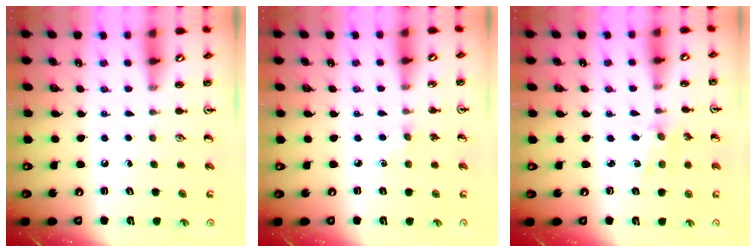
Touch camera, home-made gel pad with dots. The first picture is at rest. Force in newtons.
{"total": 2.0, "press": 2.0, "slide": 0.3}
{"total": 1.0, "press": 0.9, "slide": 0.2}